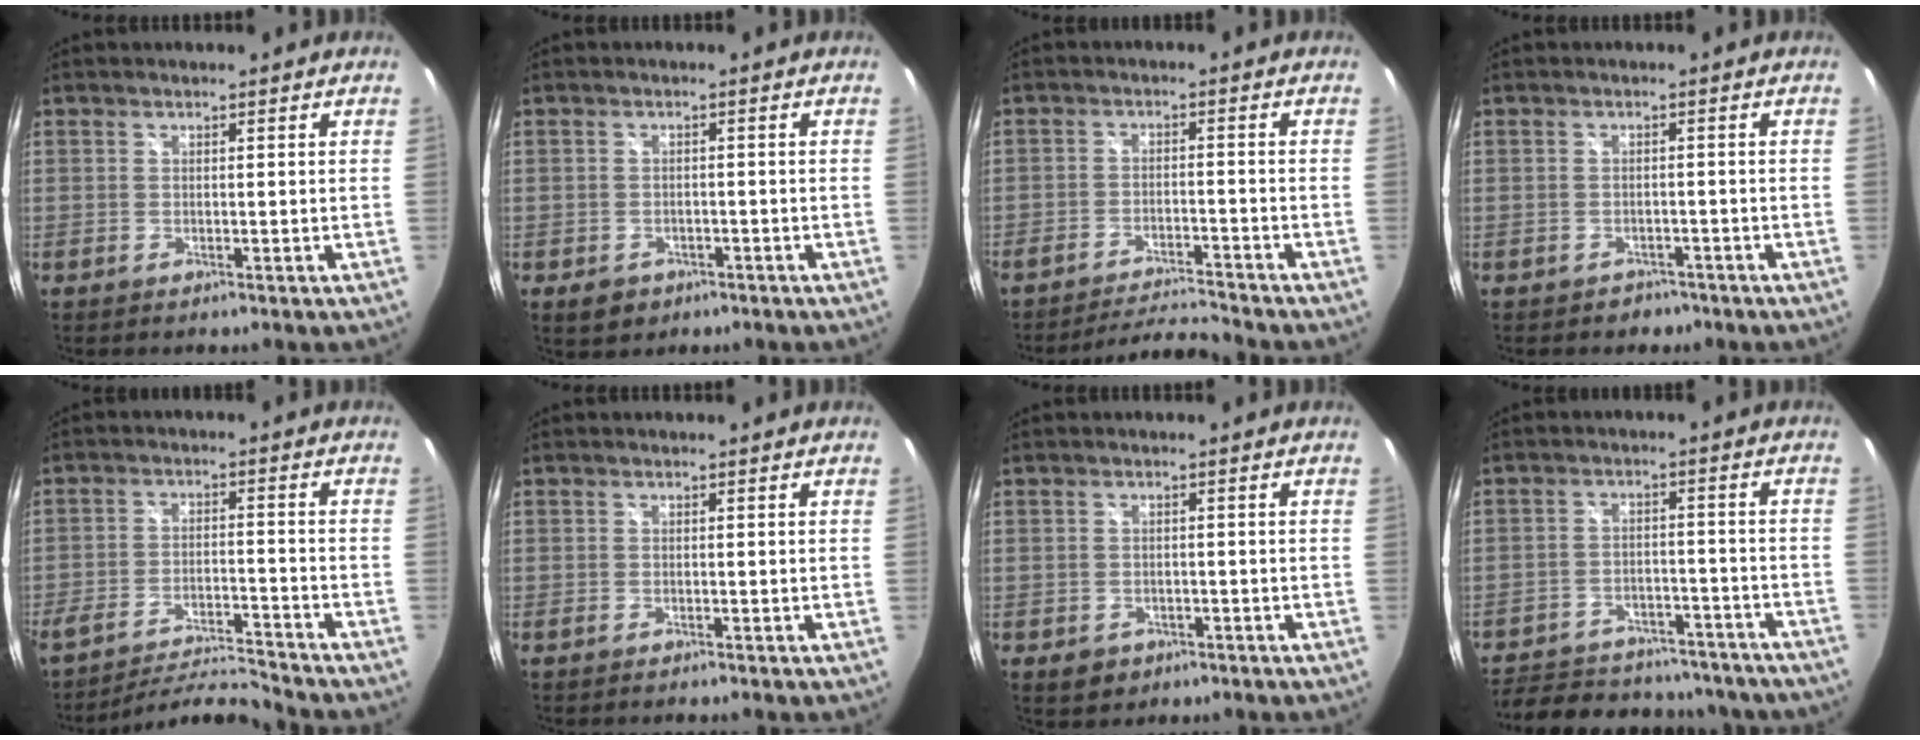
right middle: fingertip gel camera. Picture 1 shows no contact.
{"total": 3.7, "force": [-1.9, 2.8, 1.5], "torque": [-0.036, -0.005, -0.023]}
{"total": 7.0, "force": [-6.9, -0.6, 1.2], "torque": [-0.042, 0.003, -0.117]}
{"total": 2.7, "force": [-1.9, 1.8, 0.3], "torque": [-0.009, 0.000, -0.026]}
{"total": 8.9, "force": [-8.7, -0.9, 1.4], "torque": [-0.048, 0.000, -0.153]}
{"total": 0.9, "force": [-0.8, 0.2, 0.4], "torque": [-0.010, -0.004, -0.015]}
{"total": 3.3, "force": [-1.5, 2.6, 1.3], "torque": [-0.032, -0.003, -0.017]}
{"total": 27.6, "force": [-22.5, 11.5, 11.2], "torque": [-0.240, 0.009, -0.282]}